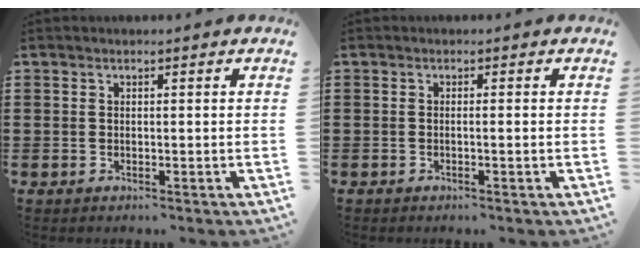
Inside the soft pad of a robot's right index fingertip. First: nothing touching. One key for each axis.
{"total": 0.9, "fx": -0.4, "fy": -0.3, "fz": 0.7, "tx": -0.011, "ty": -0.006, "tz": -0.009}